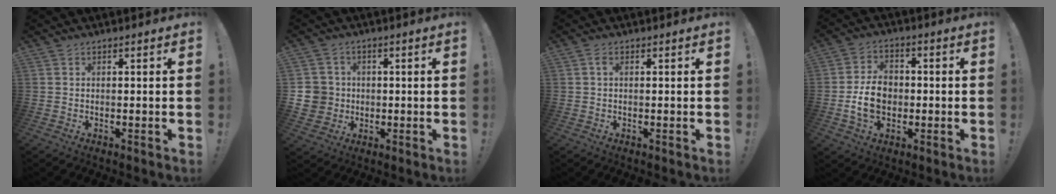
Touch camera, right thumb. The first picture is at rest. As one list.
[{"total": 7.3, "force": [-0.1, 7.1, 1.8], "torque": [-0.051, 0.004, 0.004]}, {"total": 1.1, "force": [0.2, 0.6, 0.9], "torque": [-0.022, 0.005, 0.003]}, {"total": 11.1, "force": [-1.4, 8.3, 7.2], "torque": [-0.136, 0.009, -0.026]}]